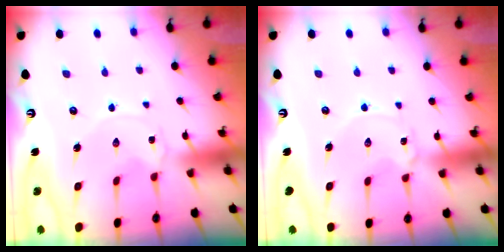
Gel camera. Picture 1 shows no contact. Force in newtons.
{"total": 0.9, "press": 0.9, "slide": 0.1}